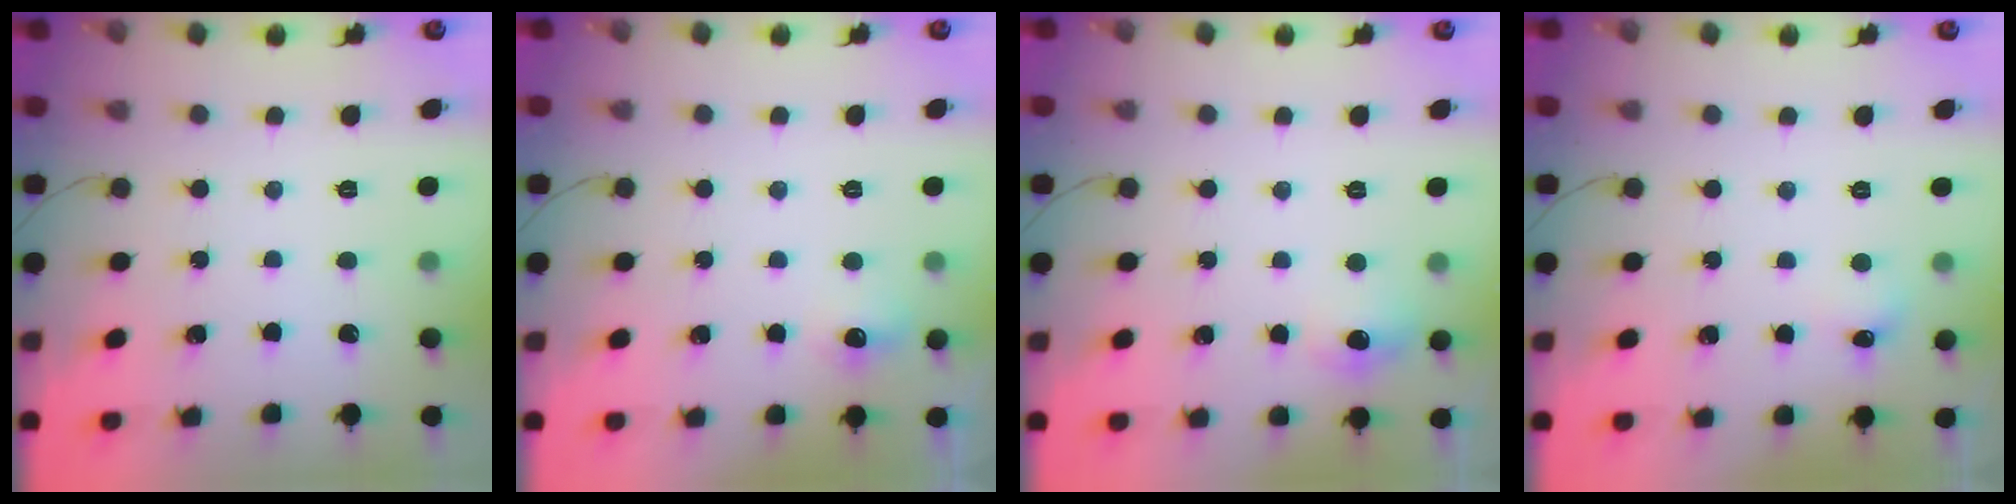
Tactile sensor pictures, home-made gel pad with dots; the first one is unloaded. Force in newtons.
{"total": 4.7, "press": 4.4, "slide": 1.5}
{"total": 5.5, "press": 5.1, "slide": 1.9}
{"total": 5.2, "press": 5.0, "slide": 1.4}